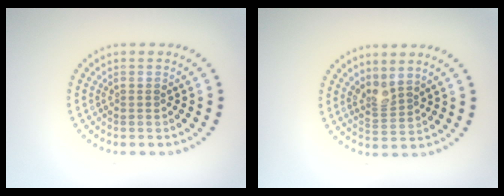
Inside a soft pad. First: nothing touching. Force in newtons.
{"total": 2.1, "press": 1.5, "slide": 1.5}